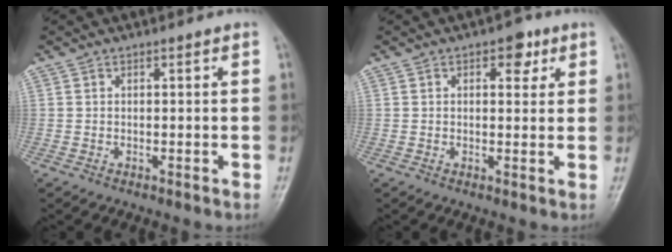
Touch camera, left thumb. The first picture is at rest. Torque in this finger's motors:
{"motor_torque": [0.34, -0.09, 0.12, -0.23, 0.00]}